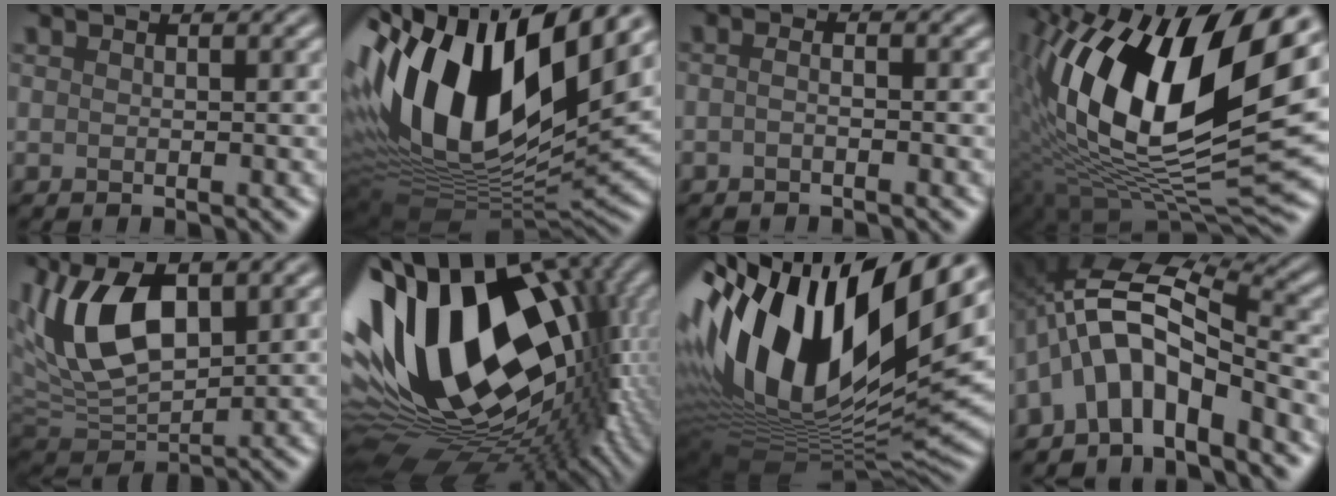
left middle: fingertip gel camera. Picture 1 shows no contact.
{"total": 16.6, "force": [4.8, 8.6, 13.4], "torque": [-0.275, 0.013, 0.086]}
{"total": 0.9, "force": [-0.6, 0.0, 0.6], "torque": [-0.012, 0.003, -0.007]}
{"total": 16.3, "force": [4.9, 7.2, 13.8], "torque": [-0.261, 0.009, 0.089]}
{"total": 8.9, "force": [2.3, 4.4, 7.4], "torque": [-0.157, 0.019, 0.043]}
{"total": 18.9, "force": [1.9, 10.4, 15.6], "torque": [-0.268, 0.008, 0.043]}
{"total": 17.8, "force": [6.0, 7.6, 14.9], "torque": [-0.274, 0.019, 0.103]}
{"total": 8.8, "force": [-3.8, 3.9, 6.9], "torque": [-0.119, 0.028, -0.072]}